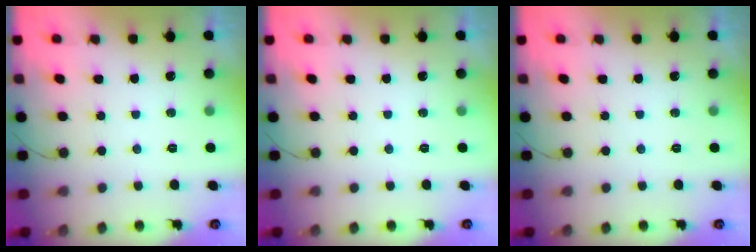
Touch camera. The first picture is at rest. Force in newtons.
{"total": 0.0}
{"total": 0.0}